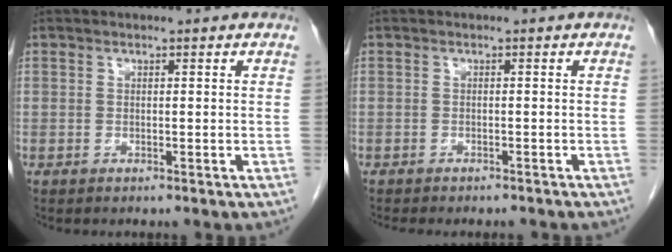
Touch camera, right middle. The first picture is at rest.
{"total": 6.4, "force": [-5.7, 1.7, 2.4], "torque": [-0.025, -0.004, -0.071]}